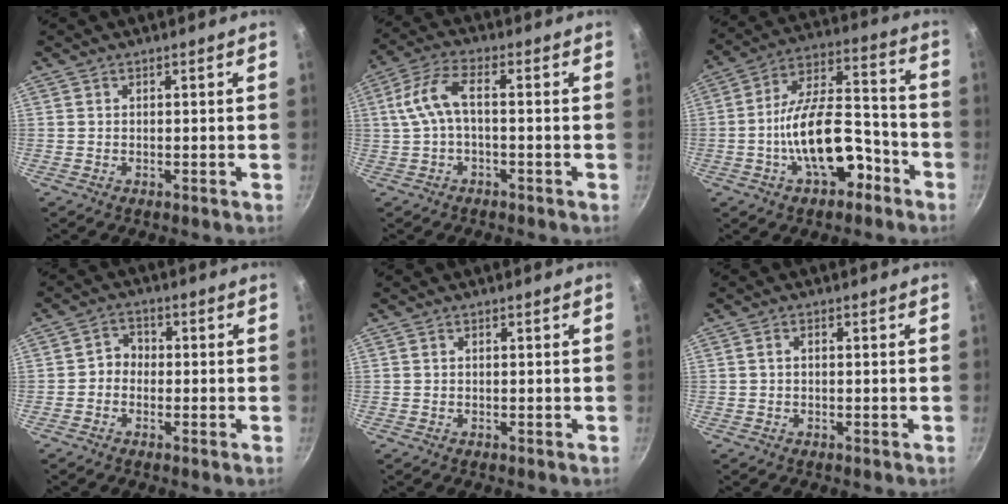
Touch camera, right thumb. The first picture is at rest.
{"total": 6.9, "force": [-0.8, 2.7, 6.3], "torque": [-0.146, 0.027, -0.020]}
{"total": 16.9, "force": [-6.5, 8.5, 13.0], "torque": [-0.181, 0.070, -0.107]}
{"total": 3.2, "force": [-0.9, 2.8, 1.4], "torque": [-0.005, 0.018, -0.026]}
{"total": 0.0}
{"total": 1.2, "force": [-0.1, 0.7, 1.0], "torque": [-0.022, 0.010, -0.002]}